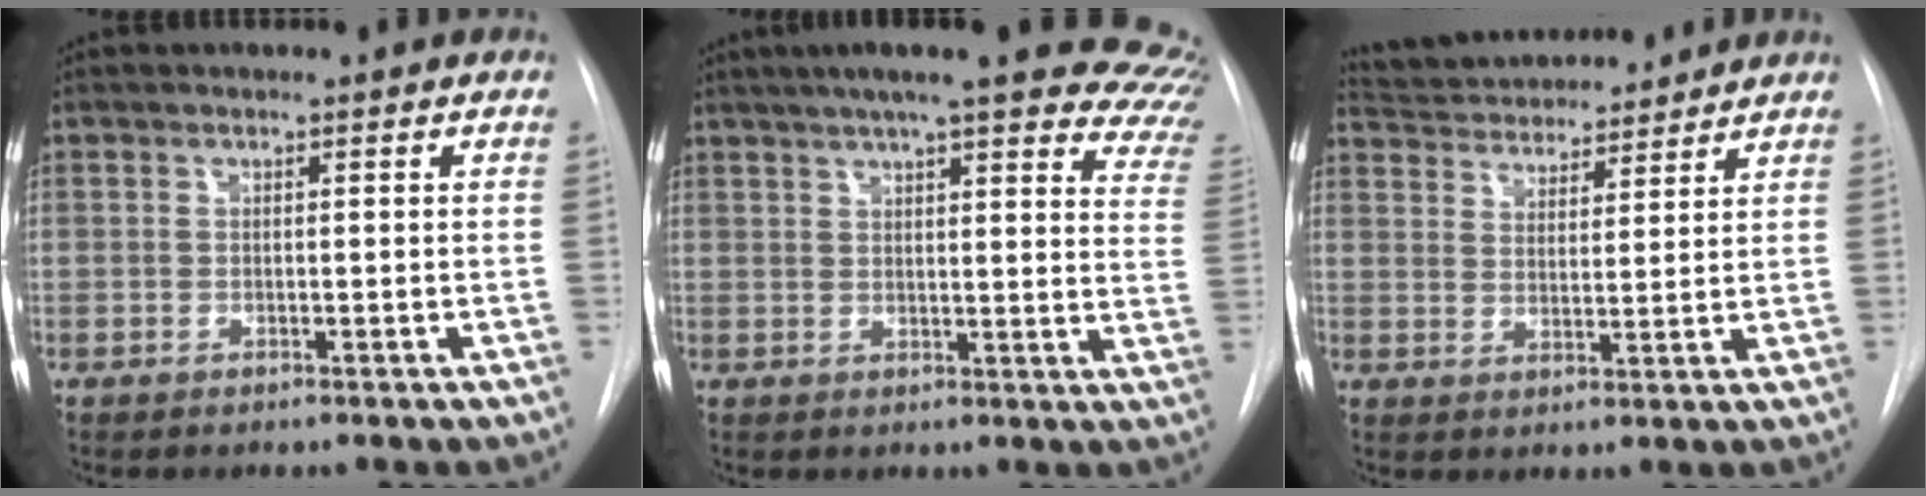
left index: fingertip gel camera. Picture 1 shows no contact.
{"total": 25.8, "force": [21.2, 4.0, 14.1], "torque": [-0.163, -0.043, 0.232]}
{"total": 13.7, "force": [12.9, 2.9, 3.7], "torque": [-0.062, 0.023, 0.200]}